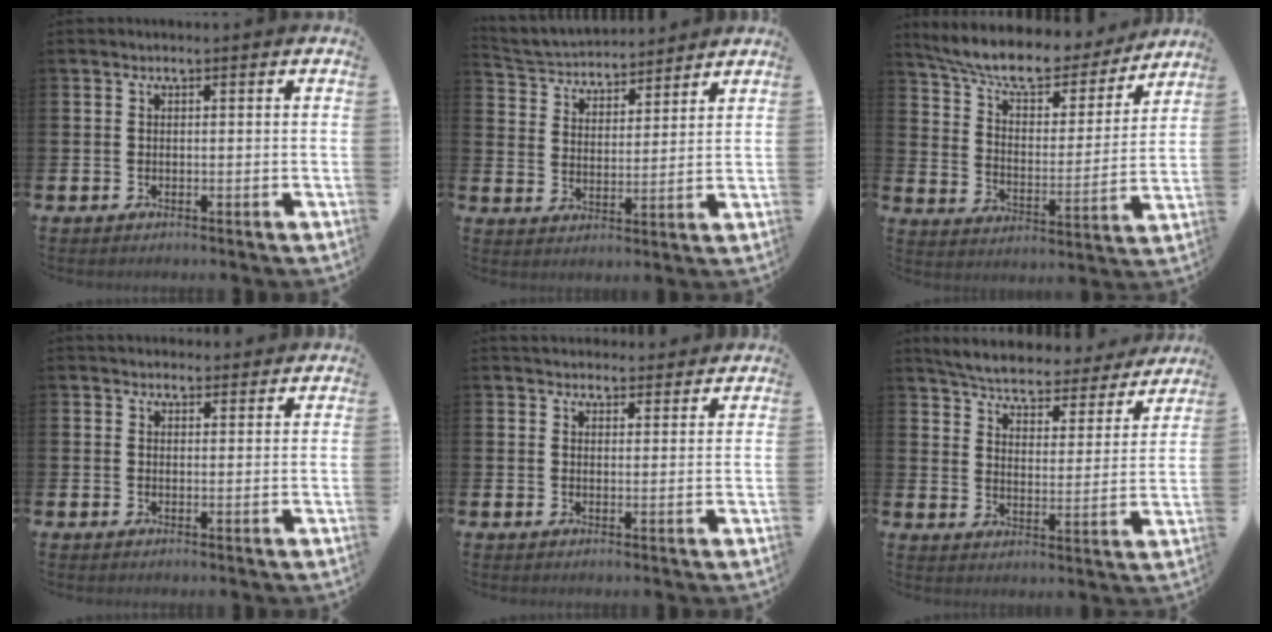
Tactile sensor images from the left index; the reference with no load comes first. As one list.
[{"total": 4.3, "force": [4.1, 1.3, -0.1], "torque": [-0.023, -0.031, 0.069]}, {"total": 9.7, "force": [8.6, 2.6, 3.7], "torque": [-0.094, -0.058, 0.146]}, {"total": 2.4, "force": [2.3, 0.7, -0.1], "torque": [0.010, -0.010, 0.040]}, {"total": 3.4, "force": [3.2, 0.9, 0.1], "torque": [0.004, -0.016, 0.058]}, {"total": 5.7, "force": [5.5, 0.8, 1.1], "torque": [-0.040, -0.042, 0.093]}]